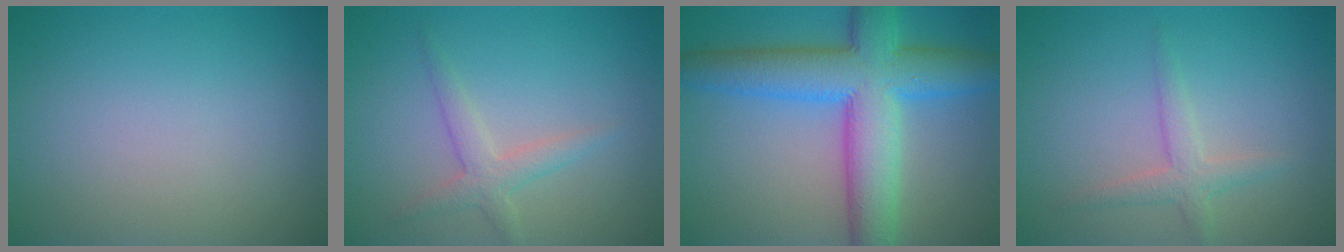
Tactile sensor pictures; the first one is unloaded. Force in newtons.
{"total": 2.2, "press": 2.2, "slide": 0.1}
{"total": 10.2, "press": 10.2, "slide": 0.1}
{"total": 2.2, "press": 2.2, "slide": 0.1}